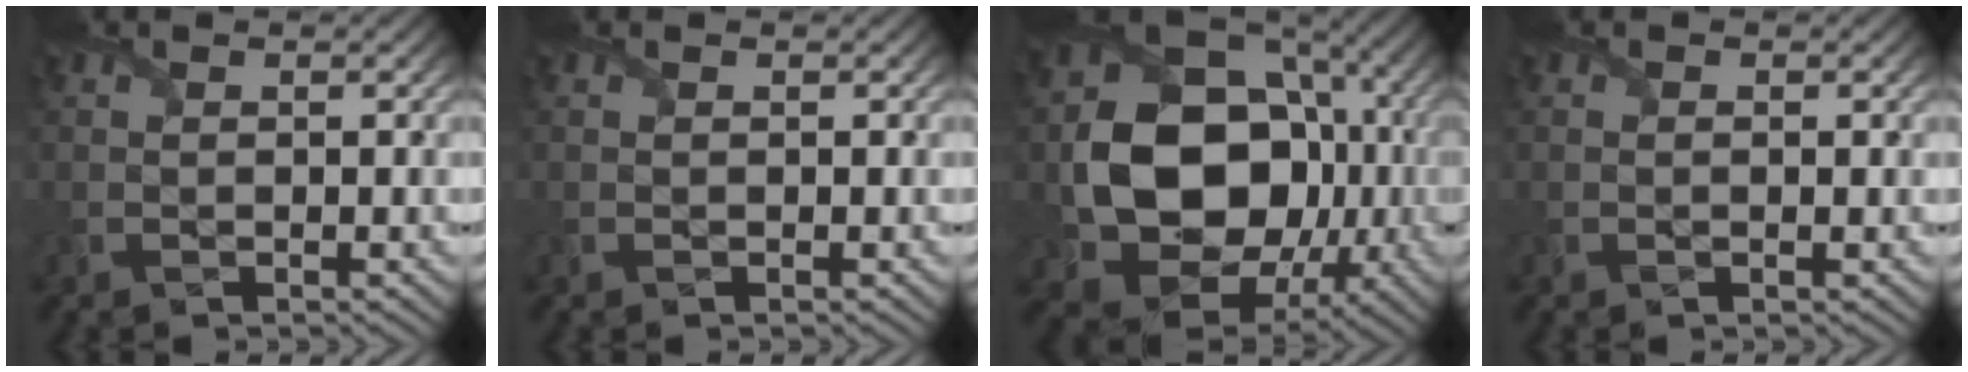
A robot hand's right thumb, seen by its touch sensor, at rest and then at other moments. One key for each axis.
{"total": 0.0}
{"total": 17.4, "fx": -1.2, "fy": 13.9, "fz": 10.4, "tx": -0.184, "ty": -0.058, "tz": 0.006}
{"total": 0.7, "fx": -0.1, "fy": 0.1, "fz": 0.7, "tx": -0.014, "ty": -0.003, "tz": -0.001}